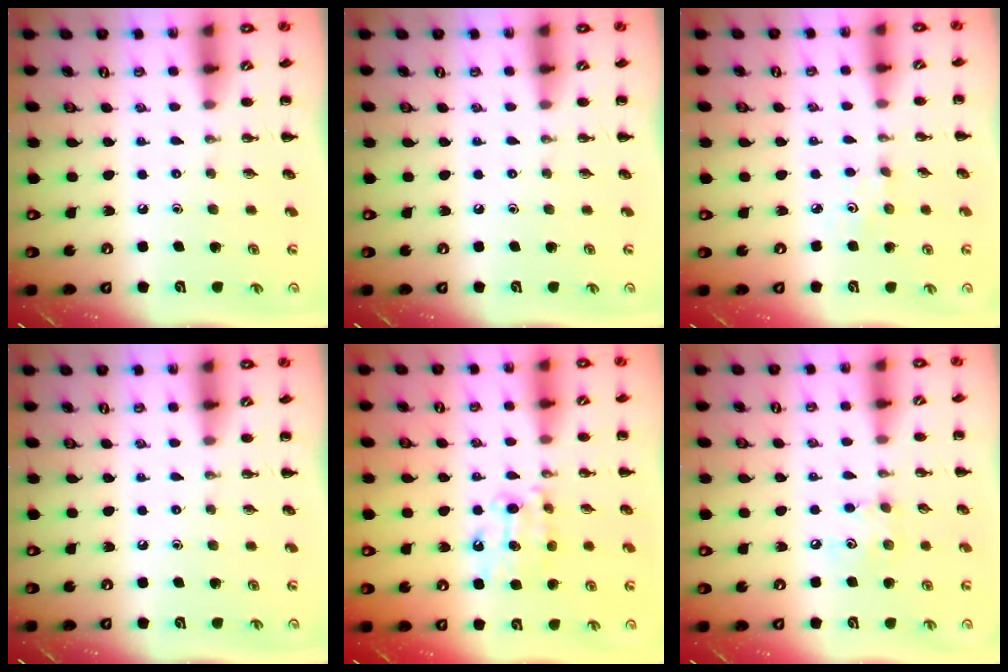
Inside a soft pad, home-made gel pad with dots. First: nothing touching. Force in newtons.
{"total": 0.0}
{"total": 1.4, "press": 1.3, "slide": 0.4}
{"total": 0.0}
{"total": 8.1, "press": 8.0, "slide": 0.9}
{"total": 4.8, "press": 4.7, "slide": 0.7}